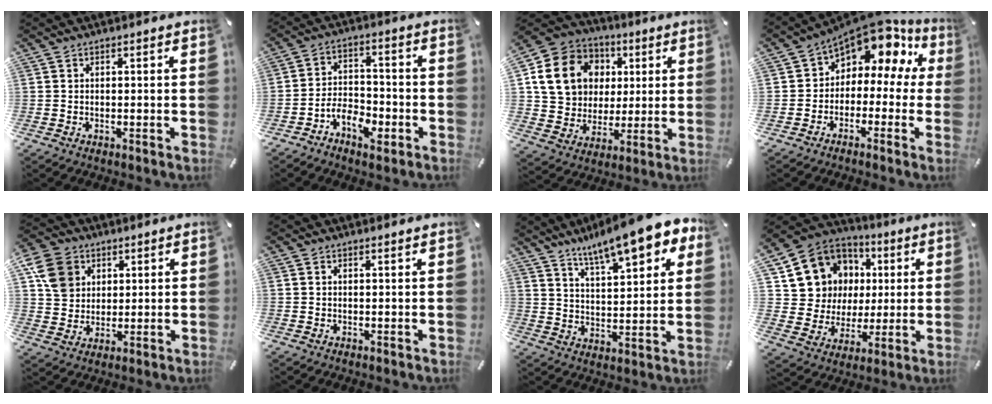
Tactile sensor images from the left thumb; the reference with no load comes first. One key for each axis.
{"total": 7.7, "fx": -4.7, "fy": 4.8, "fz": 3.9, "tx": -0.066, "ty": 0.029, "tz": -0.083}
{"total": 17.2, "fx": 3.9, "fy": 14.8, "fz": 7.9, "tx": -0.145, "ty": 0.008, "tz": 0.080}
{"total": 10.3, "fx": 6.5, "fy": 6.0, "fz": 5.3, "tx": -0.093, "ty": -0.055, "tz": 0.111}
{"total": 10.1, "fx": 4.0, "fy": 8.5, "fz": 3.9, "tx": -0.088, "ty": -0.004, "tz": 0.079}
{"total": 0.7, "fx": 0.6, "fy": -0.1, "fz": 0.4, "tx": -0.006, "ty": -0.002, "tz": 0.011}
{"total": 14.5, "fx": 11.3, "fy": 3.7, "fz": 8.4, "tx": -0.146, "ty": -0.062, "tz": 0.192}
{"total": 12.8, "fx": 3.6, "fy": 12.1, "fz": 2.1, "tx": -0.049, "ty": -0.021, "tz": 0.085}